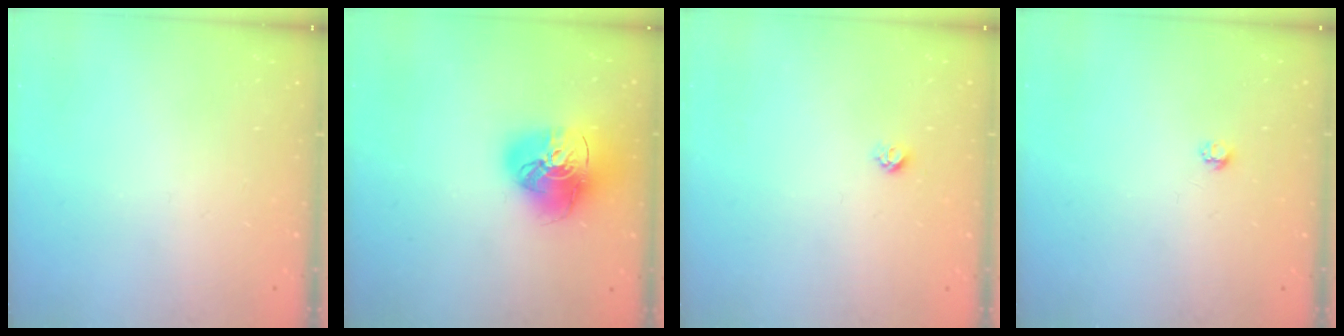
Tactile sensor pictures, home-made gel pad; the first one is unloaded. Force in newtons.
{"total": 17.6, "press": 17.5, "slide": 1.7}
{"total": 3.8, "press": 3.8, "slide": 0.6}
{"total": 2.7, "press": 2.7, "slide": 0.4}